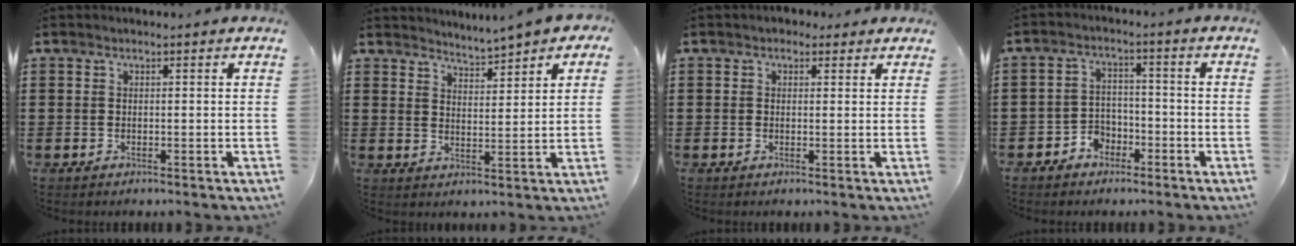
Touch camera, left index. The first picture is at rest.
{"total": 3.0, "force": [3.0, 0.0, -0.2], "torque": [-0.009, -0.015, 0.053]}
{"total": 1.5, "force": [0.9, 1.2, 0.3], "torque": [-0.011, 0.008, 0.015]}
{"total": 3.8, "force": [-2.9, 2.4, 0.5], "torque": [-0.018, 0.012, -0.061]}